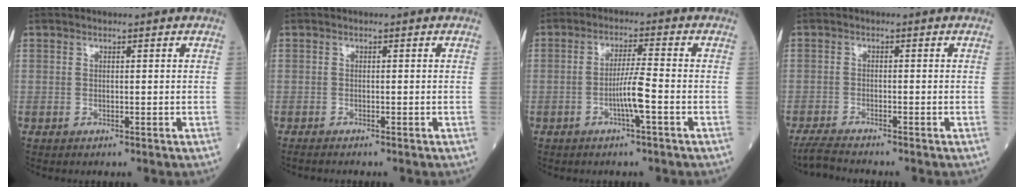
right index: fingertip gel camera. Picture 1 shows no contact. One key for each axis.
{"total": 1.3, "fx": -1.2, "fy": -0.1, "fz": 0.6, "tx": -0.012, "ty": -0.002, "tz": -0.016}
{"total": 4.6, "fx": -1.6, "fy": -0.5, "fz": 4.2, "tx": -0.082, "ty": 0.001, "tz": -0.032}
{"total": 3.2, "fx": -3.0, "fy": -0.5, "fz": 1.0, "tx": -0.024, "ty": -0.015, "tz": -0.055}